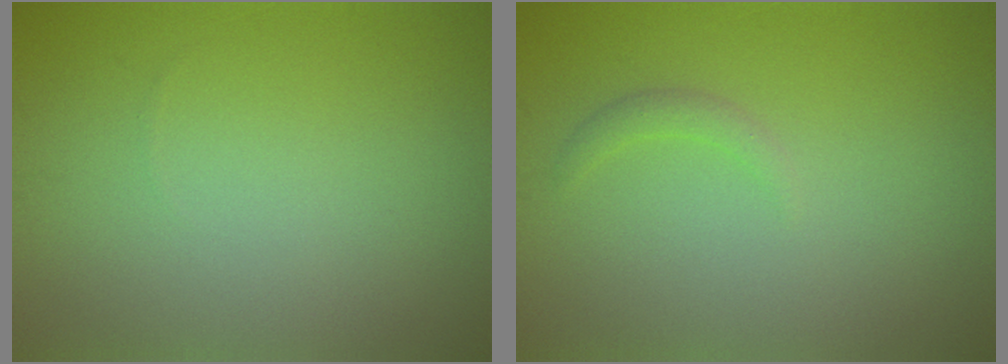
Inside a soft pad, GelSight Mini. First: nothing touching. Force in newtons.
{"total": 1.0, "press": 1.0, "slide": 0.2}